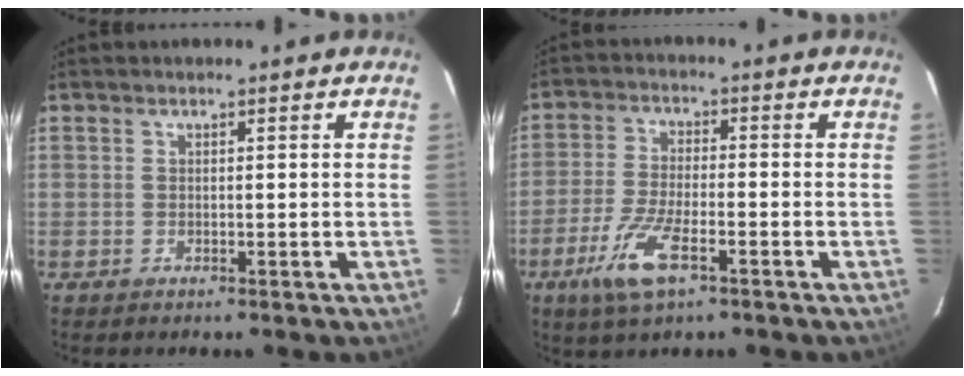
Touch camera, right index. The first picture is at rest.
{"total": 9.3, "force": [-4.8, 2.9, 7.4], "torque": [-0.167, -0.013, -0.093]}